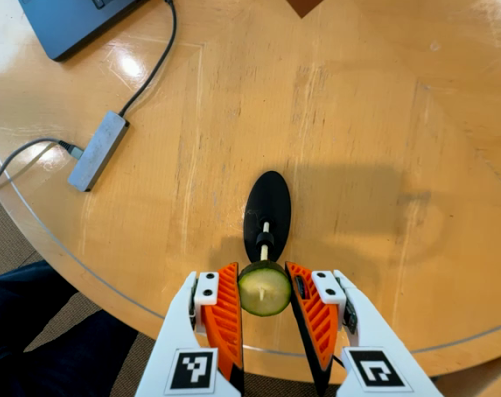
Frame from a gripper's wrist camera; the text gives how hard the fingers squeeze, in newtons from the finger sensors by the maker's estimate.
{"total": 7.7, "left": 7.3, "right": 8.1}